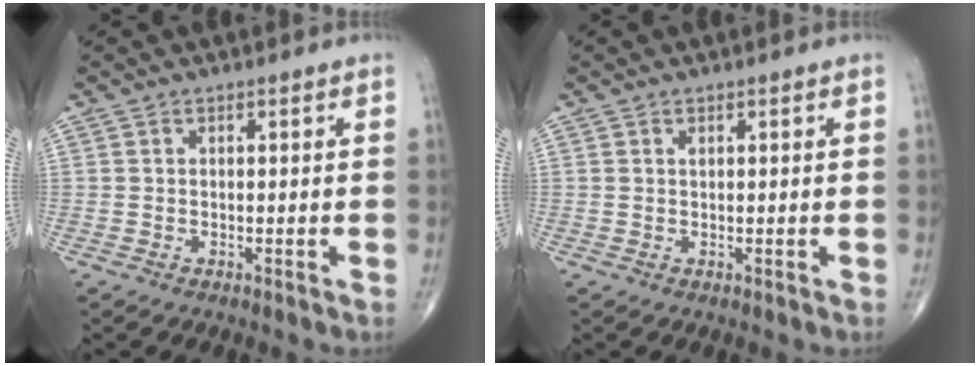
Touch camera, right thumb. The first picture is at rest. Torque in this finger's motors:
{"motor_torque": [0.15, 0.09, 0.18, -0.01, 0.03]}